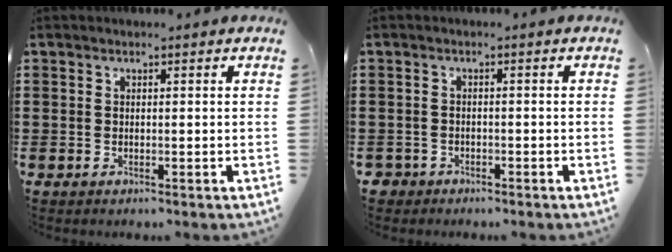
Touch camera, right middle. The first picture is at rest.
{"total": 1.8, "force": [-1.5, 1.0, -0.1], "torque": [-0.011, -0.002, -0.037]}